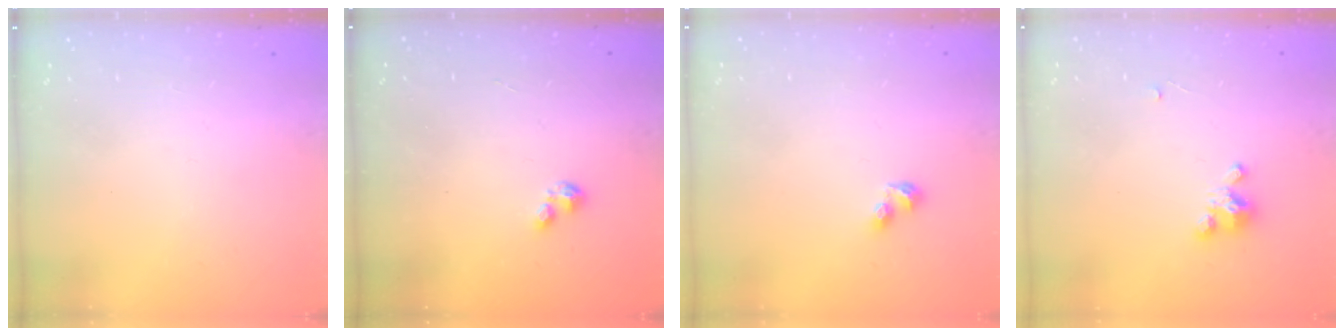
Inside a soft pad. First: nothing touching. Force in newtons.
{"total": 0.7, "press": 0.6, "slide": 0.2}
{"total": 3.4, "press": 3.3, "slide": 1.0}
{"total": 3.2, "press": 3.2, "slide": 0.3}